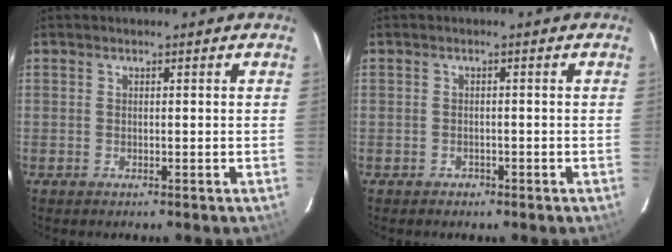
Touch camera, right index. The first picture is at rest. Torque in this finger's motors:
{"motor_torque": [0.04, -0.07, 0.02, -0.02]}